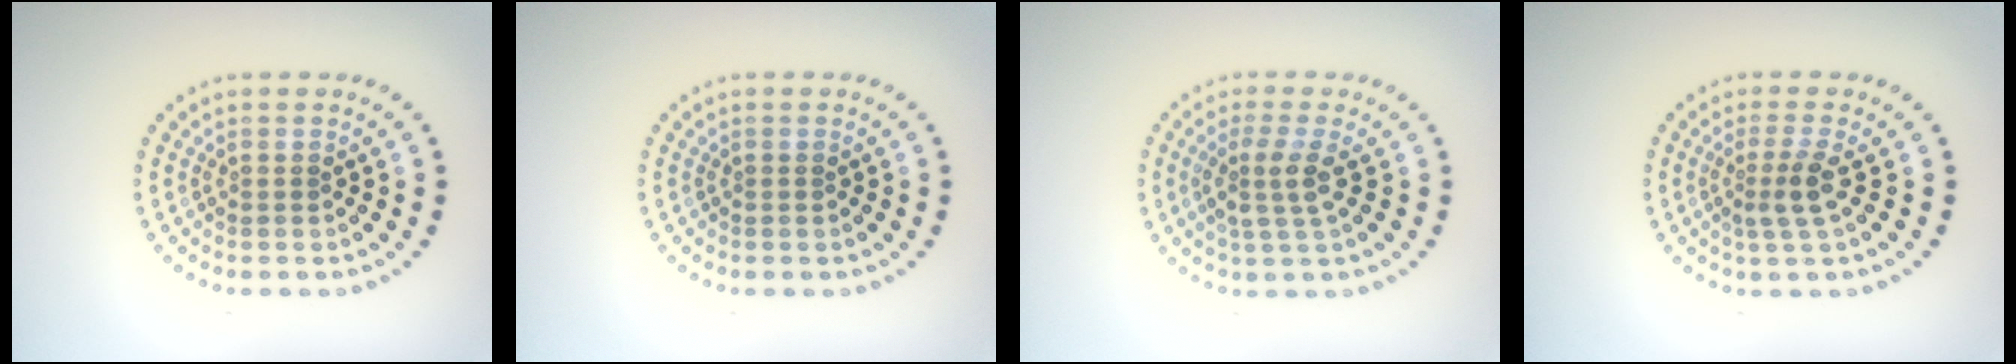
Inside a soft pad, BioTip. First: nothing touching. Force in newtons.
{"total": 0.0}
{"total": 2.7, "press": 2.2, "slide": 1.5}
{"total": 2.3, "press": 1.7, "slide": 1.5}